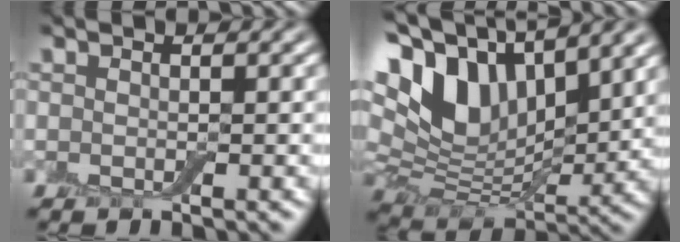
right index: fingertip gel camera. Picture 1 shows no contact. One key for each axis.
{"total": 11.7, "fx": 5.4, "fy": 6.4, "fz": 8.1, "tx": -0.178, "ty": 0.019, "tz": 0.097}